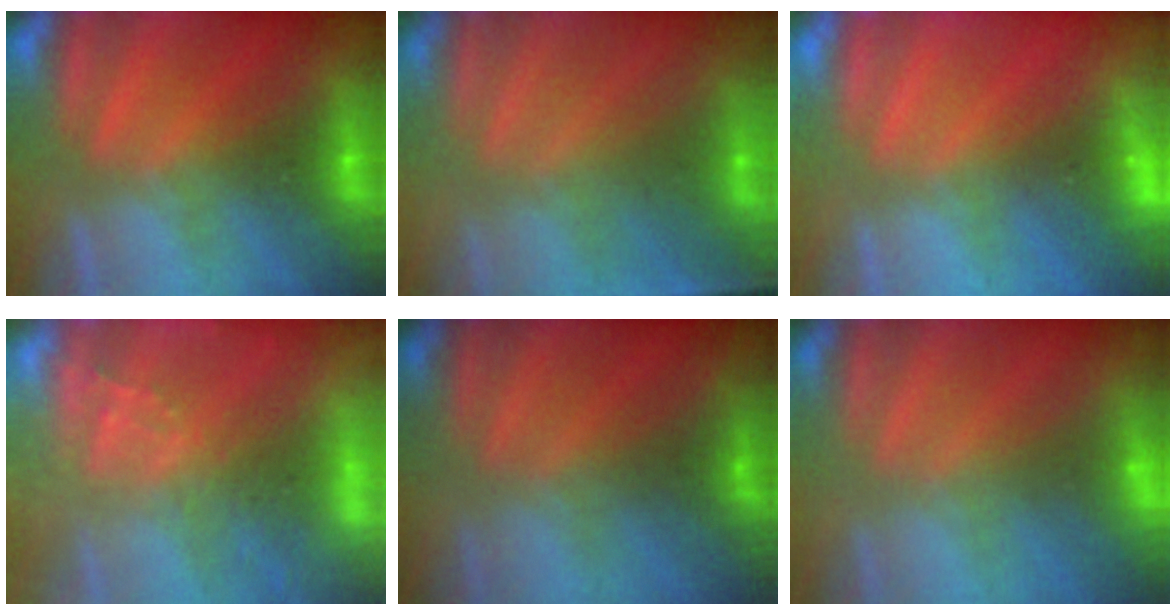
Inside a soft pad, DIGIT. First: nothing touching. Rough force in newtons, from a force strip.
{"total": 1.1}
{"total": 2.3}
{"total": 5.8}
{"total": 9.1}
{"total": 2.9}